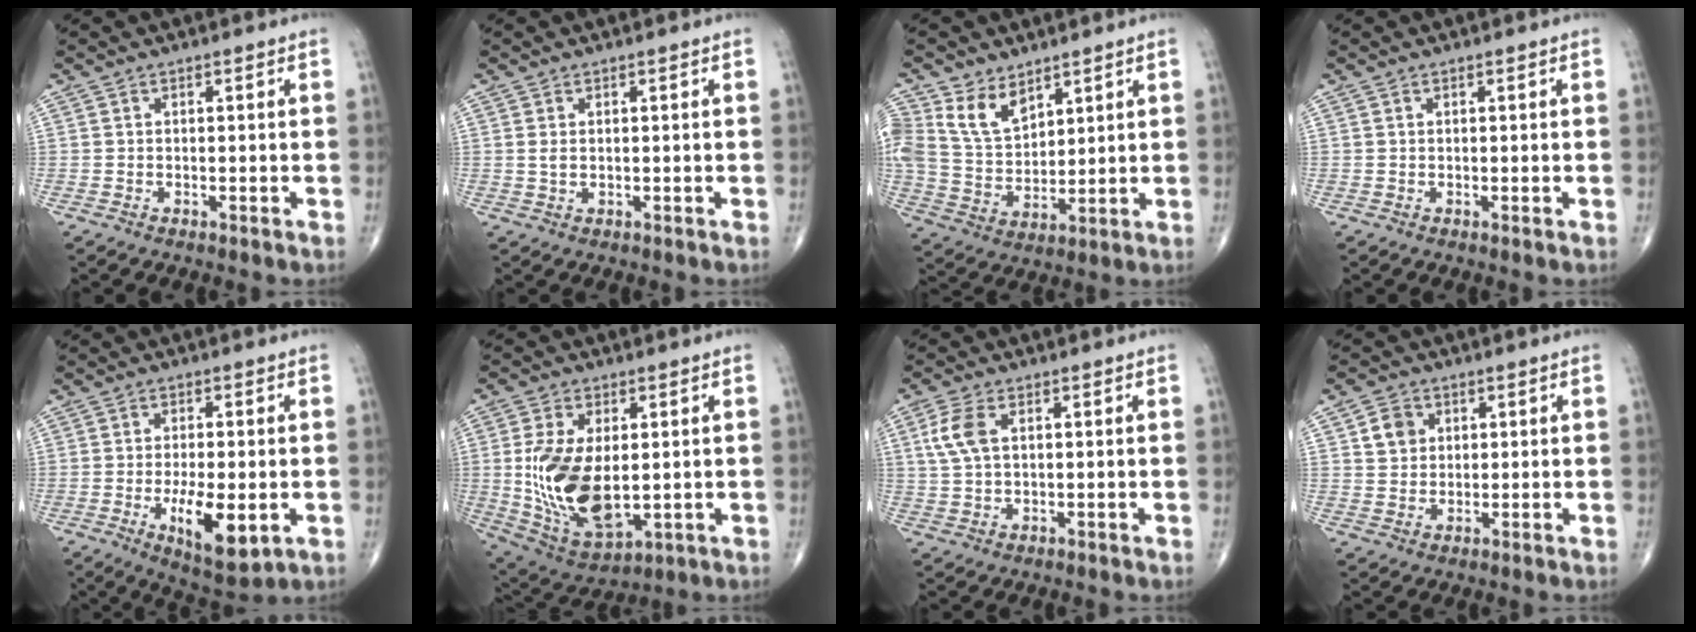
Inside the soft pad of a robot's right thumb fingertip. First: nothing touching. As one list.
[{"total": 1.3, "force": [0.3, 0.7, 1.0], "torque": [-0.021, -0.002, 0.011]}, {"total": 10.1, "force": [6.0, 6.3, 5.3], "torque": [-0.082, -0.030, 0.129]}, {"total": 0.0}, {"total": 10.4, "force": [-2.8, 3.9, 9.2], "torque": [-0.142, -0.016, -0.039]}, {"total": 17.0, "force": [0.1, 9.3, 14.3], "torque": [-0.269, -0.014, 0.025]}, {"total": 5.6, "force": [1.5, 3.1, 4.5], "torque": [-0.109, 0.009, 0.030]}, {"total": 4.6, "force": [1.5, 4.0, 1.9], "torque": [-0.012, -0.004, 0.024]}]